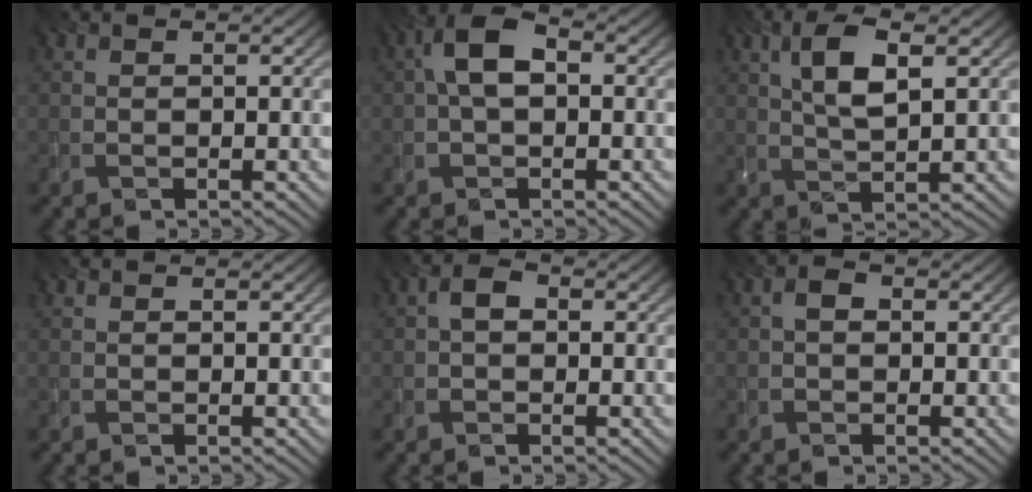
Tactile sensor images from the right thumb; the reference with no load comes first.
{"total": 5.6, "force": [0.4, 3.1, 4.6], "torque": [-0.096, 0.012, 0.001]}
{"total": 6.1, "force": [2.2, 2.0, 5.4], "torque": [-0.114, 0.003, 0.040]}
{"total": 0.0}
{"total": 2.1, "force": [-0.1, 1.4, 1.5], "torque": [-0.028, 0.004, -0.008]}
{"total": 1.5, "force": [-0.1, 1.1, 1.0], "torque": [-0.019, 0.002, -0.008]}